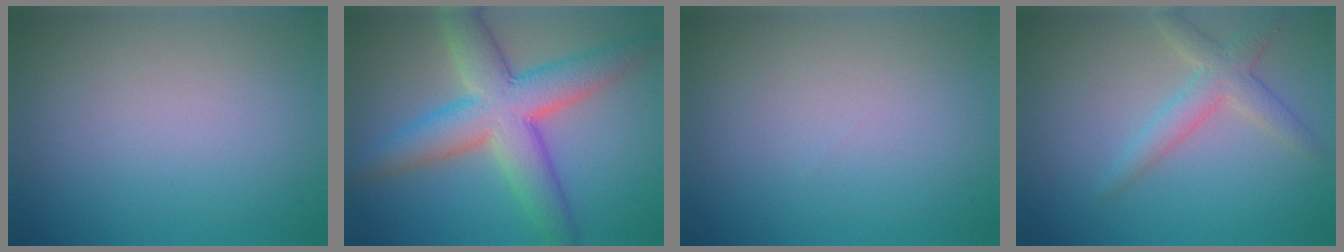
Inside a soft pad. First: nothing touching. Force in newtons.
{"total": 8.3, "press": 8.3, "slide": 0.4}
{"total": 0.0}
{"total": 2.8, "press": 2.8, "slide": 0.1}